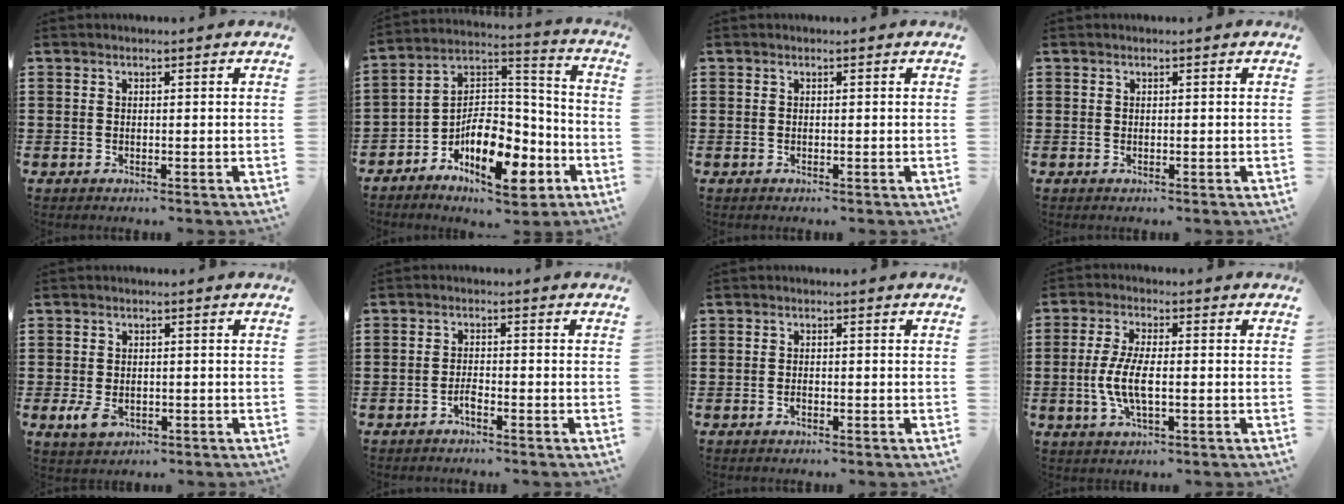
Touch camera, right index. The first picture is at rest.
{"total": 12.4, "force": [-6.1, 6.8, 8.4], "torque": [-0.132, 0.020, -0.109]}
{"total": 0.0}
{"total": 0.0}
{"total": 2.9, "force": [-1.0, 1.9, 2.1], "torque": [-0.052, -0.004, -0.021]}
{"total": 1.6, "force": [-1.3, 0.4, 1.0], "torque": [-0.021, -0.001, -0.023]}
{"total": 0.8, "force": [-0.5, 0.2, 0.5], "torque": [-0.013, -0.005, -0.009]}
{"total": 6.1, "force": [-1.0, 2.1, 5.7], "torque": [-0.134, -0.005, -0.028]}